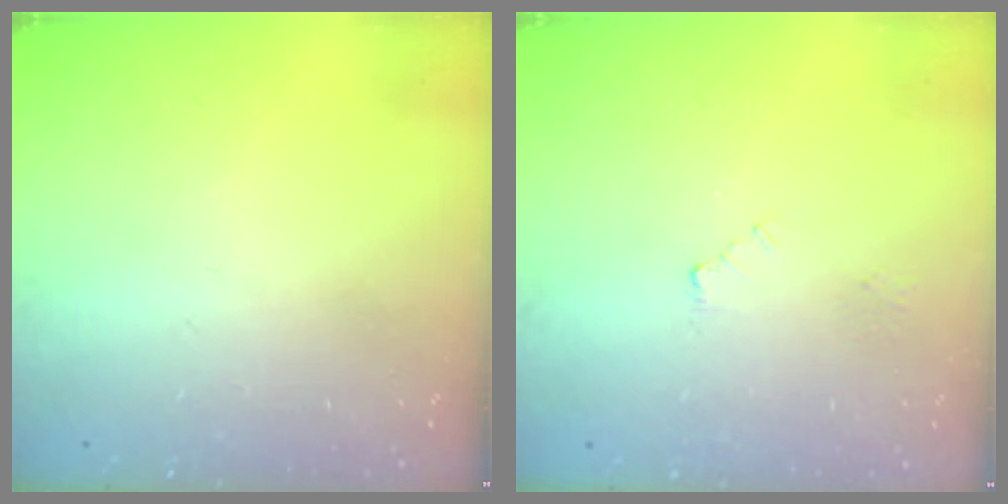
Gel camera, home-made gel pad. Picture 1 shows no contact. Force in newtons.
{"total": 2.1, "press": 2.1, "slide": 0.3}